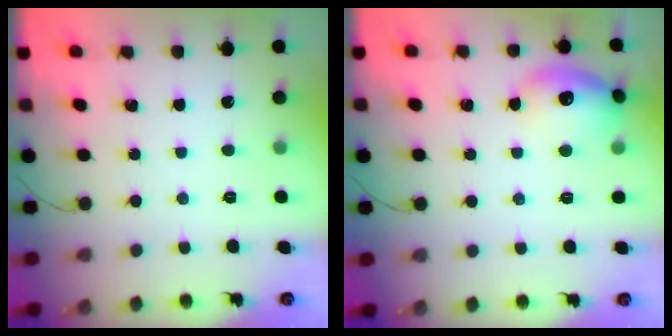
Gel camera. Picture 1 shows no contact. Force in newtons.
{"total": 14.1, "press": 14.1, "slide": 1.1}